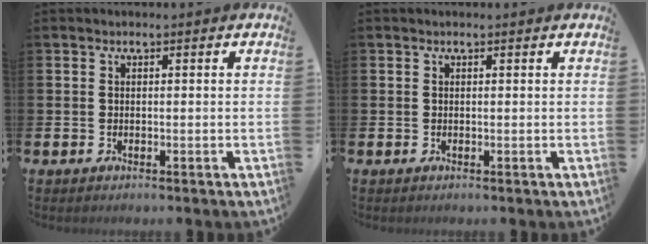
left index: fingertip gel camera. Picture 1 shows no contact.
{"total": 0.0}